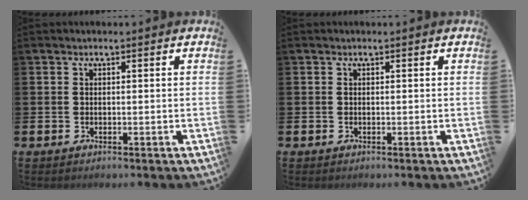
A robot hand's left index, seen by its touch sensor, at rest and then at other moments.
{"total": 0.0}